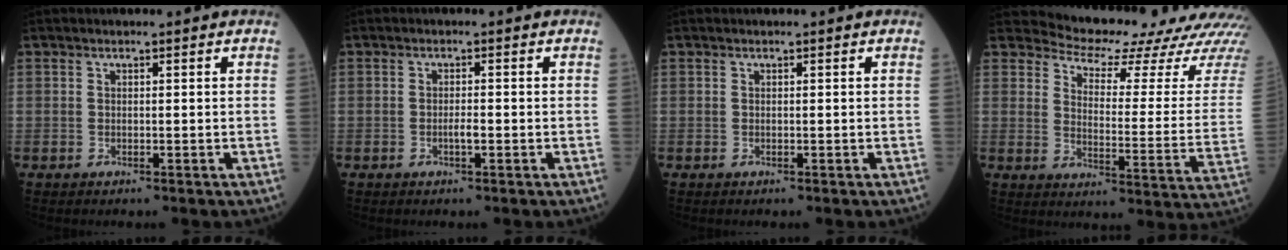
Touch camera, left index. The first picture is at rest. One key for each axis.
{"total": 1.4, "fx": -0.5, "fy": 0.2, "fz": 1.3, "tx": -0.025, "ty": 0.001, "tz": -0.010}
{"total": 0.0}
{"total": 18.7, "fx": 18.2, "fy": 2.3, "fz": 3.4, "tx": -0.043, "ty": -0.103, "tz": 0.202}